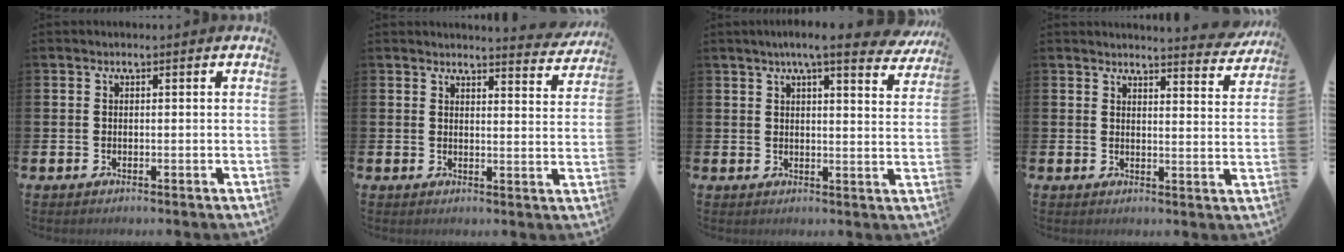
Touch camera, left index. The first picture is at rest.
{"total": 3.7, "force": [3.7, -0.1, 0.2], "torque": [0.007, -0.030, 0.061]}
{"total": 6.4, "force": [5.5, 0.5, 3.3], "torque": [-0.059, -0.021, 0.092]}
{"total": 4.0, "force": [4.0, -0.2, 0.3], "torque": [0.004, -0.033, 0.066]}